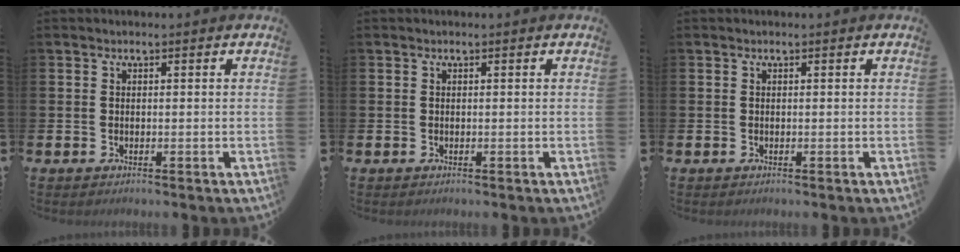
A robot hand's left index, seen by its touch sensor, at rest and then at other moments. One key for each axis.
{"total": 0.0}
{"total": 0.0}